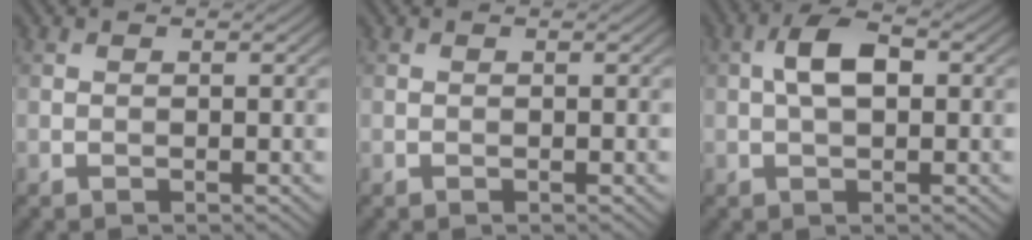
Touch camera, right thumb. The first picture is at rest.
{"total": 0.0}
{"total": 4.8, "force": [0.5, 2.3, 4.2], "torque": [-0.084, 0.010, 0.004]}